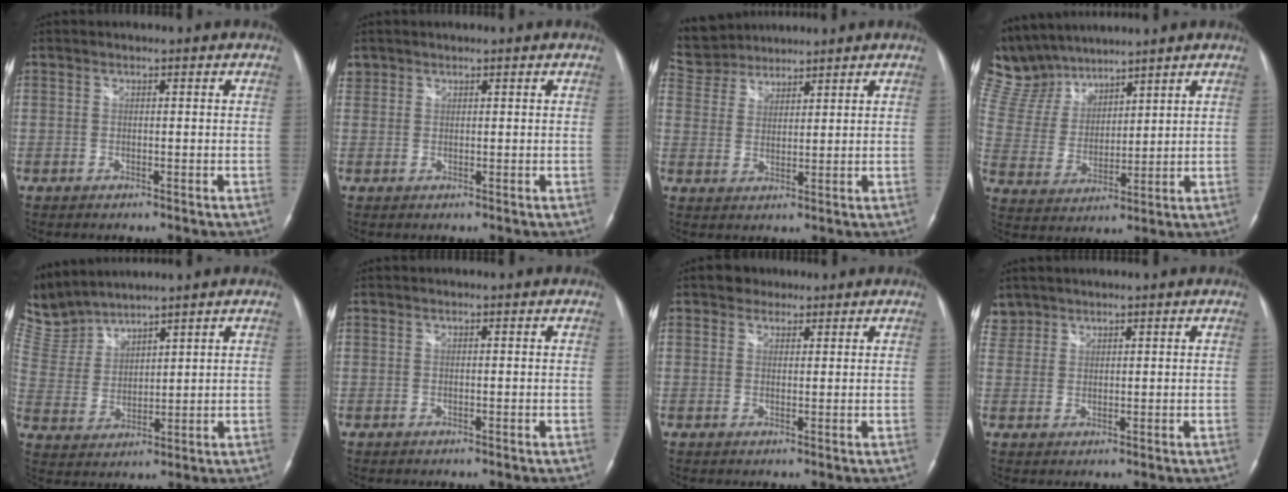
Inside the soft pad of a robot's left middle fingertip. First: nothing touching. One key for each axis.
{"total": 1.5, "fx": 1.0, "fy": 1.2, "fz": 0.0, "tx": 0.008, "ty": 0.011, "tz": 0.017}
{"total": 6.9, "fx": 6.7, "fy": 1.9, "fz": 0.2, "tx": -0.011, "ty": 0.023, "tz": 0.132}
{"total": 11.8, "fx": 10.8, "fy": 3.9, "fz": 2.7, "tx": -0.074, "ty": 0.022, "tz": 0.226}
{"total": 8.7, "fx": 8.6, "fy": 0.6, "fz": 0.9, "tx": -0.047, "ty": 0.015, "tz": 0.195}
{"total": 0.0}
{"total": 2.4, "fx": 1.7, "fy": 1.7, "fz": 0.3, "tx": -0.005, "ty": 0.012, "tz": 0.024}
{"total": 3.2, "fx": 2.6, "fy": 1.8, "fz": -0.4, "tx": 0.015, "ty": 0.008, "tz": 0.052}